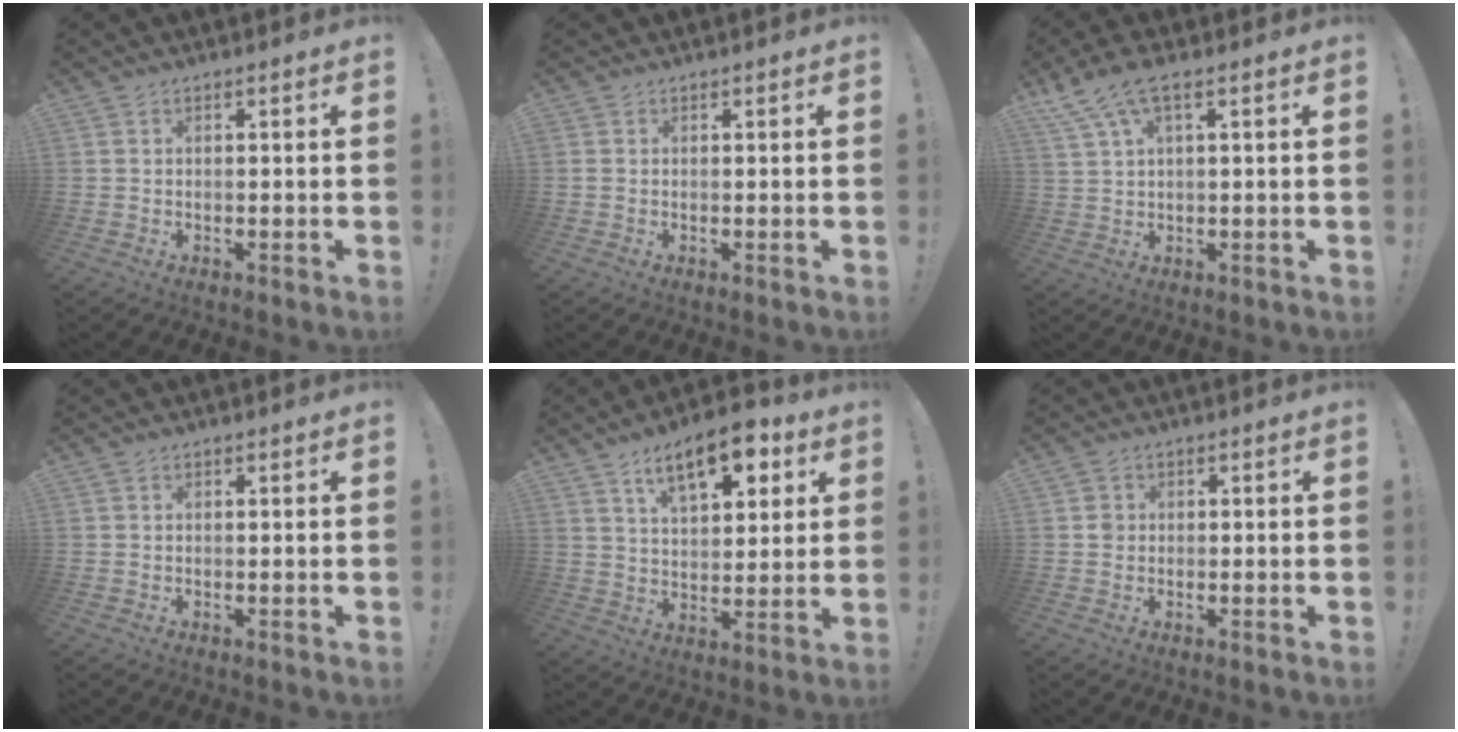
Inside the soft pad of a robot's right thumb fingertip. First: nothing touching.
{"total": 0.8, "force": [0.3, 0.6, 0.4], "torque": [-0.017, 0.005, 0.007]}
{"total": 7.4, "force": [4.2, 2.2, 5.7], "torque": [-0.108, -0.014, 0.082]}
{"total": 0.0}
{"total": 14.5, "force": [7.6, 6.6, 10.5], "torque": [-0.156, -0.026, 0.127]}
{"total": 1.7, "force": [0.1, 1.7, 0.4], "torque": [0.005, 0.000, -0.001]}